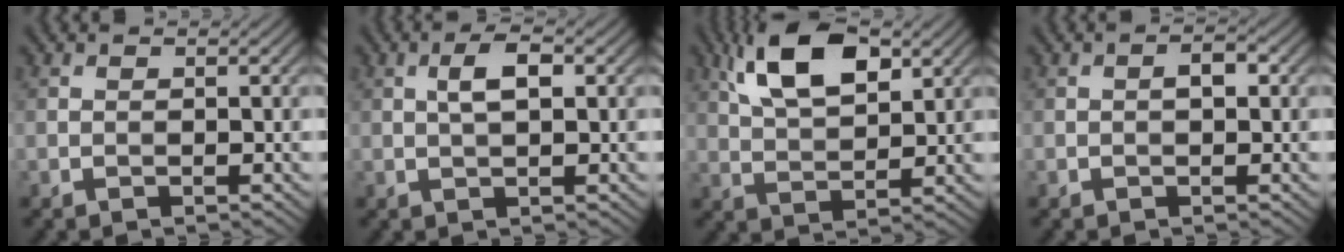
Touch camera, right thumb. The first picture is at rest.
{"total": 3.0, "force": [0.7, 1.0, 2.8], "torque": [-0.056, 0.008, 0.011]}
{"total": 9.7, "force": [4.7, 4.2, 7.3], "torque": [-0.152, 0.014, 0.092]}
{"total": 1.7, "force": [0.1, 0.8, 1.4], "torque": [-0.020, 0.005, -0.001]}